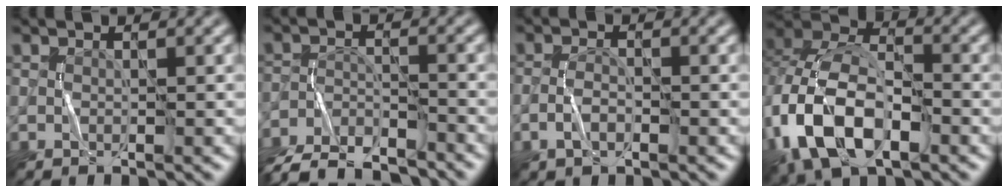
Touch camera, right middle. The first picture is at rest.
{"total": 8.7, "force": [-7.9, 2.1, 2.8], "torque": [-0.050, -0.014, -0.143]}
{"total": 2.1, "force": [-1.0, 1.0, 1.5], "torque": [-0.030, 0.004, -0.023]}
{"total": 11.5, "force": [-3.9, 6.8, 8.3], "torque": [-0.183, -0.003, -0.083]}